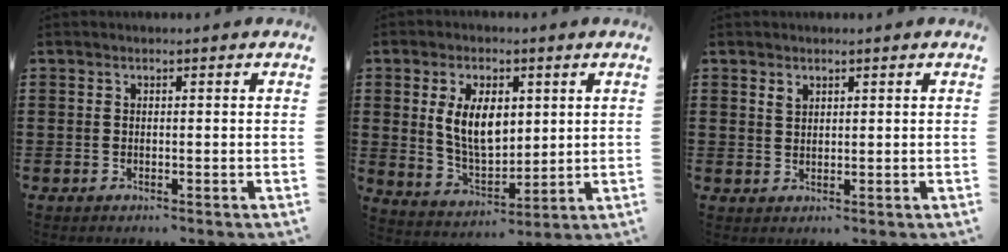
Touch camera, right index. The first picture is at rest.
{"total": 8.6, "force": [2.0, 5.0, 6.6], "torque": [-0.129, 0.007, 0.033]}
{"total": 1.4, "force": [1.1, 0.8, 0.5], "torque": [-0.011, 0.002, 0.021]}